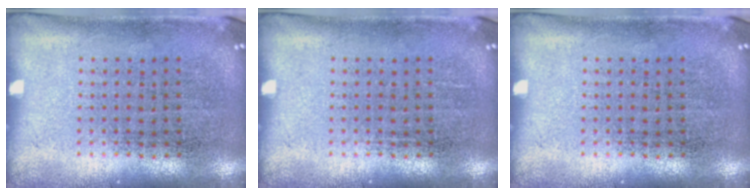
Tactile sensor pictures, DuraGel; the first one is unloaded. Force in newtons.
{"total": 0.0}
{"total": 0.0}